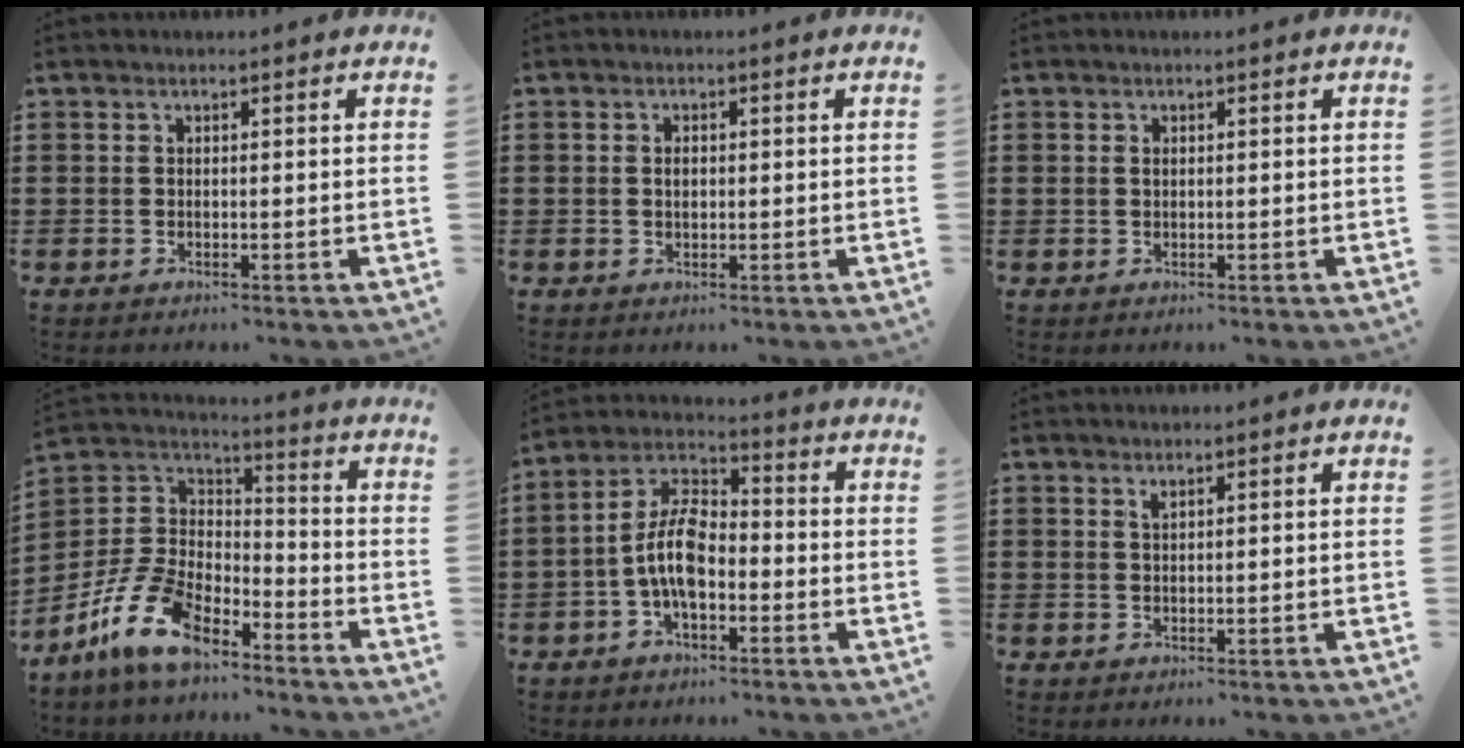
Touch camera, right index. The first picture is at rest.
{"total": 1.4, "force": [0.1, 0.7, 1.3], "torque": [-0.027, 0.003, 0.001]}
{"total": 0.5, "force": [0.2, 0.4, 0.3], "torque": [-0.009, 0.000, 0.004]}
{"total": 11.8, "force": [-8.8, 5.2, 6.0], "torque": [-0.152, 0.025, -0.175]}
{"total": 8.9, "force": [-2.4, 4.3, 7.4], "torque": [-0.176, -0.001, -0.052]}
{"total": 0.9, "force": [0.7, 0.2, 0.5], "torque": [-0.013, 0.000, 0.014]}